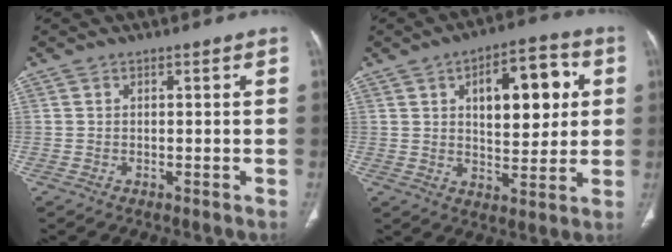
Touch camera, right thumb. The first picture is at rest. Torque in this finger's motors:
{"motor_torque": [0.46, 0.79, 0.46, -0.51, 0.10]}